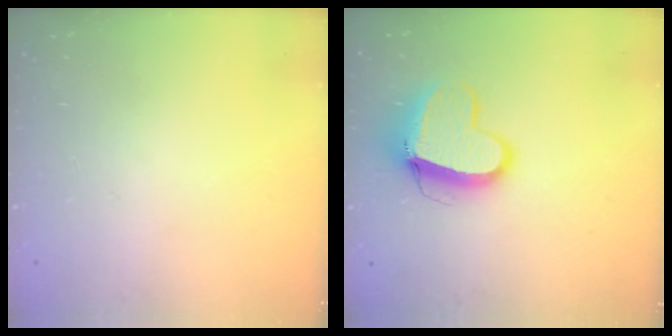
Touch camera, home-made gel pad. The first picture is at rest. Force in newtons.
{"total": 11.6, "press": 11.6, "slide": 1.2}